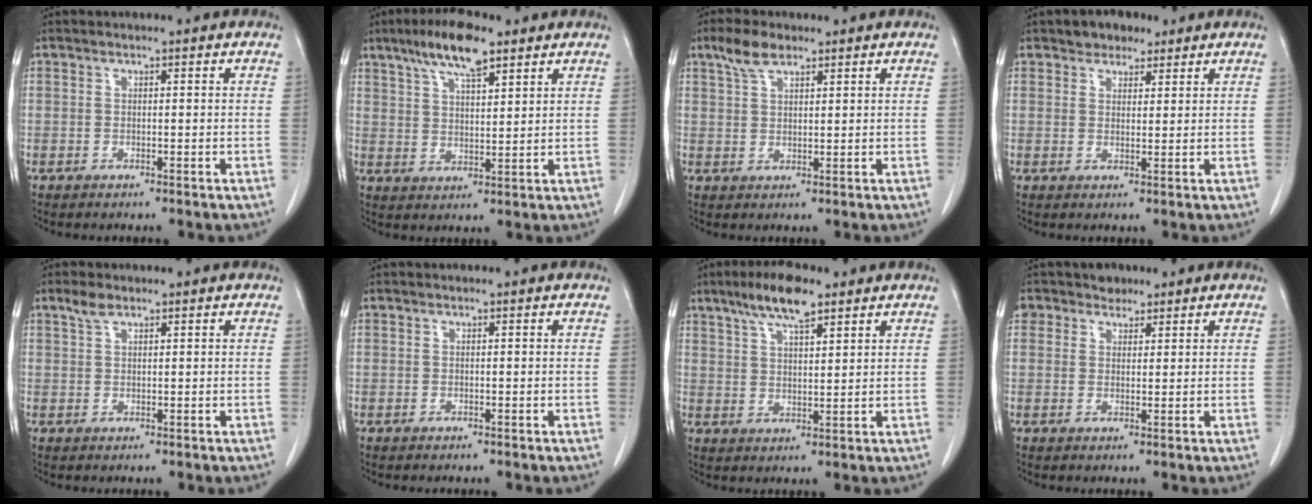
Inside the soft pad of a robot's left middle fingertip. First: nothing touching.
{"total": 9.2, "force": [6.3, 2.1, 6.4], "torque": [-0.121, 0.011, 0.112]}
{"total": 4.4, "force": [3.1, 1.7, 2.6], "torque": [-0.060, 0.010, 0.063]}
{"total": 3.7, "force": [2.7, 2.1, 1.3], "torque": [-0.020, 0.008, 0.044]}
{"total": 2.0, "force": [1.4, 0.7, 1.1], "torque": [-0.027, 0.006, 0.030]}
{"total": 0.0}
{"total": 8.1, "force": [5.6, 1.8, 5.5], "torque": [-0.108, 0.010, 0.102]}
{"total": 3.8, "force": [2.5, 2.8, 0.1], "torque": [0.003, 0.012, 0.039]}